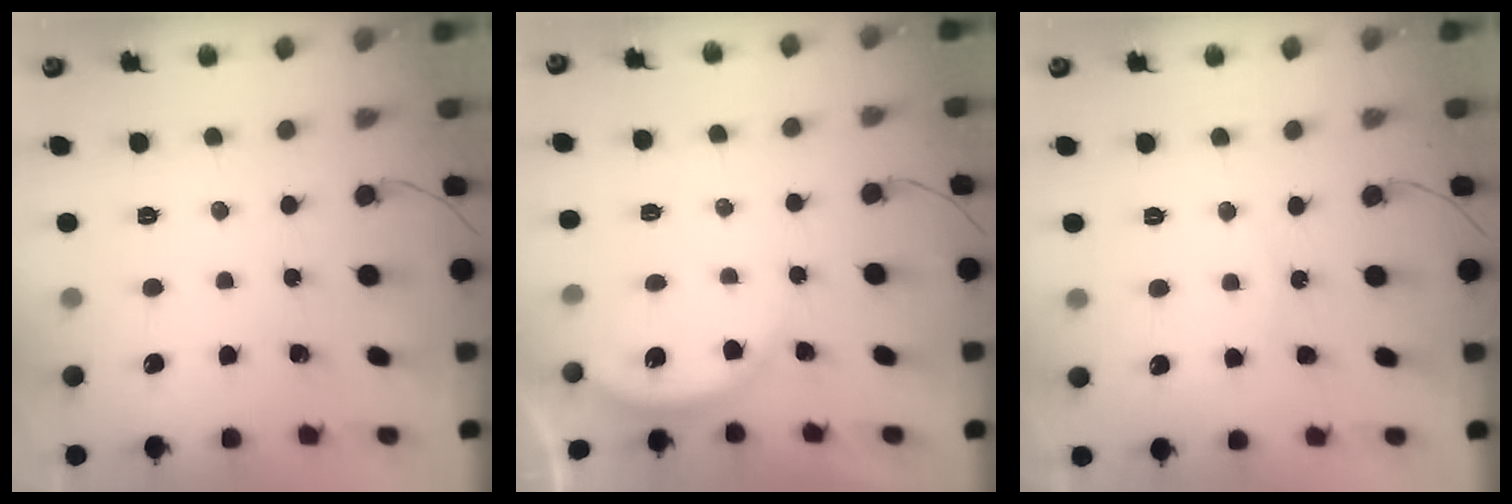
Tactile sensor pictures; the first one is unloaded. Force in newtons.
{"total": 4.2, "press": 4.1, "slide": 0.5}
{"total": 6.3, "press": 6.3, "slide": 0.5}